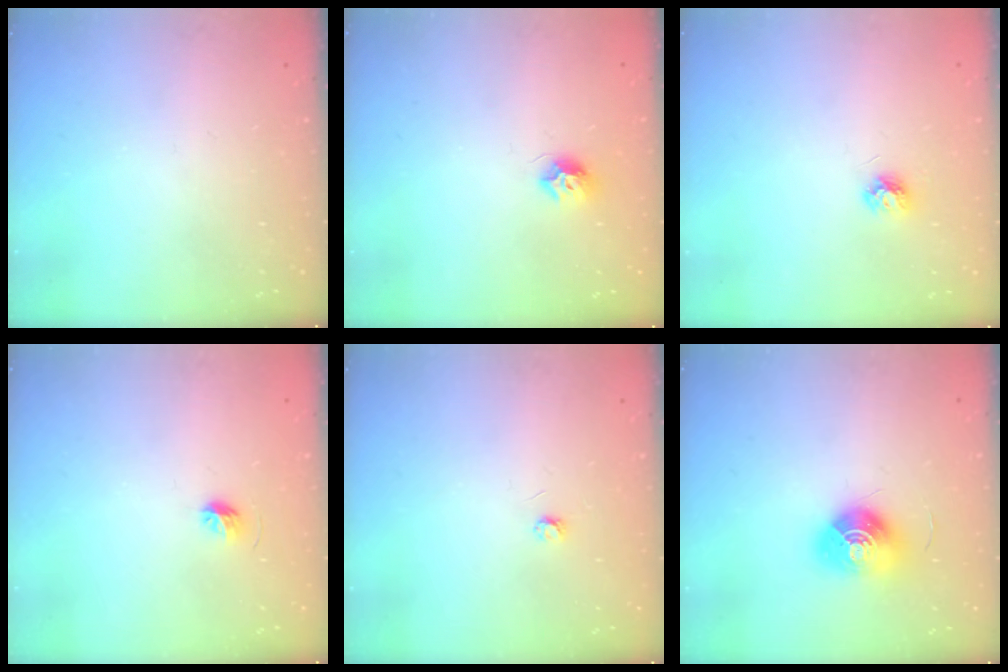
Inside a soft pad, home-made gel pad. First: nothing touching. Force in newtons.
{"total": 7.4, "press": 7.4, "slide": 0.3}
{"total": 4.7, "press": 4.7, "slide": 0.6}
{"total": 4.6, "press": 4.4, "slide": 1.4}
{"total": 2.8, "press": 2.7, "slide": 0.3}
{"total": 11.2, "press": 11.2, "slide": 0.5}